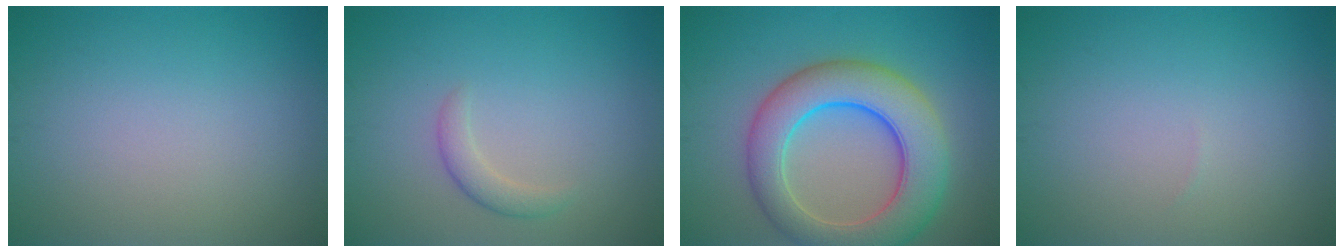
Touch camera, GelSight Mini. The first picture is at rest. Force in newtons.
{"total": 1.6, "press": 1.6, "slide": 0.1}
{"total": 9.0, "press": 9.0, "slide": 0.2}
{"total": 0.0}